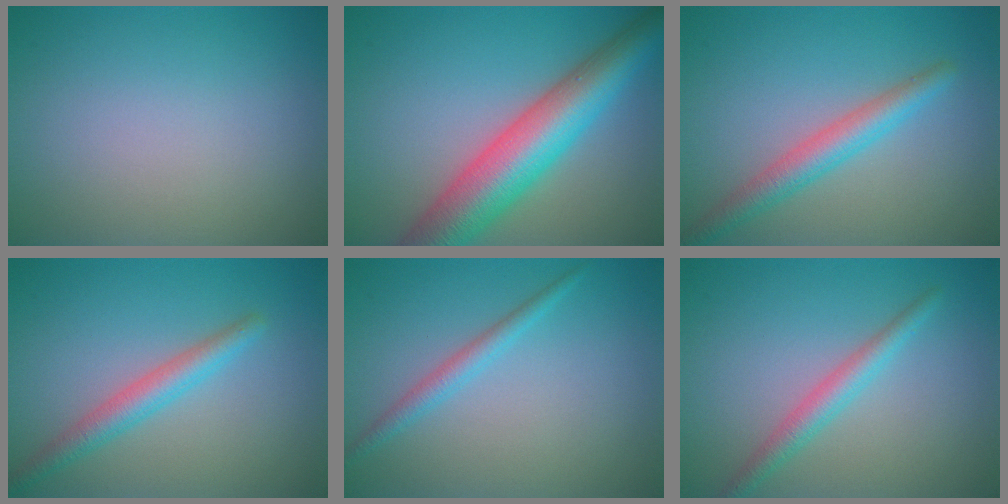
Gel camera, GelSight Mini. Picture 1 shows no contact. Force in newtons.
{"total": 9.2, "press": 9.2, "slide": 0.3}
{"total": 3.5, "press": 3.5, "slide": 0.1}
{"total": 2.9, "press": 2.9, "slide": 0.1}
{"total": 1.8, "press": 1.8, "slide": 0.1}
{"total": 2.5, "press": 2.5, "slide": 0.0}